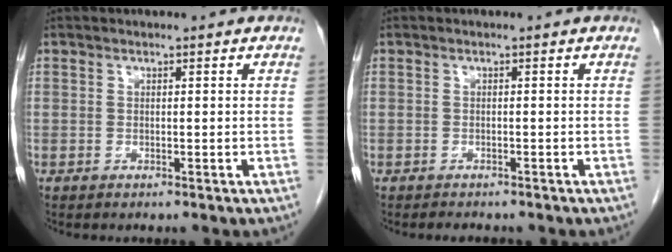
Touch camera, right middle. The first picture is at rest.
{"total": 1.7, "force": [-1.5, 0.6, 0.4], "torque": [-0.013, -0.005, -0.018]}